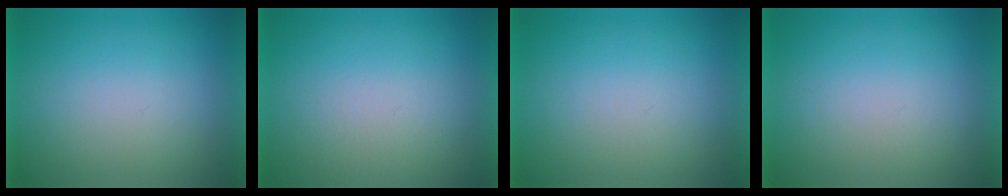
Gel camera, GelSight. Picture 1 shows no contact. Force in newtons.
{"total": 1.8}
{"total": 0.0}
{"total": 1.0}